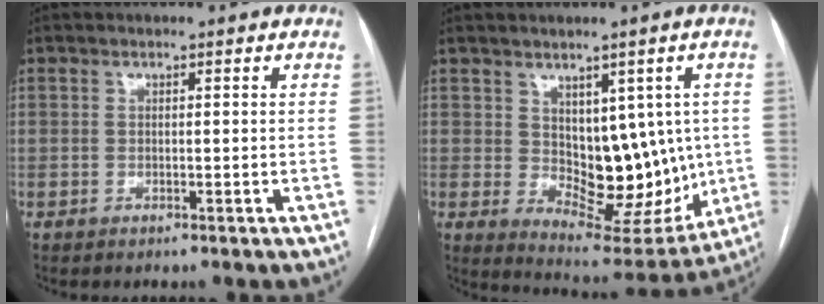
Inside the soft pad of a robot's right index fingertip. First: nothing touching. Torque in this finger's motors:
{"motor_torque": [0.78, 0.43, 0.24, 0.05]}